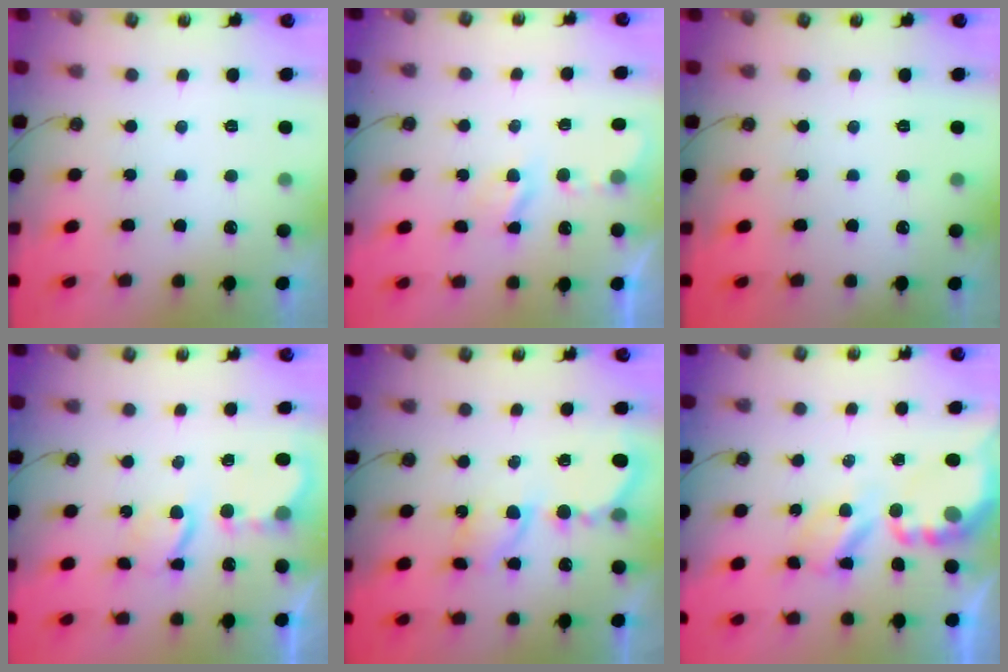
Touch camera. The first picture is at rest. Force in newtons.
{"total": 3.4, "press": 3.4, "slide": 0.5}
{"total": 0.0}
{"total": 5.0, "press": 5.0, "slide": 0.1}
{"total": 6.3, "press": 6.3, "slide": 0.6}
{"total": 5.9, "press": 5.9, "slide": 0.5}